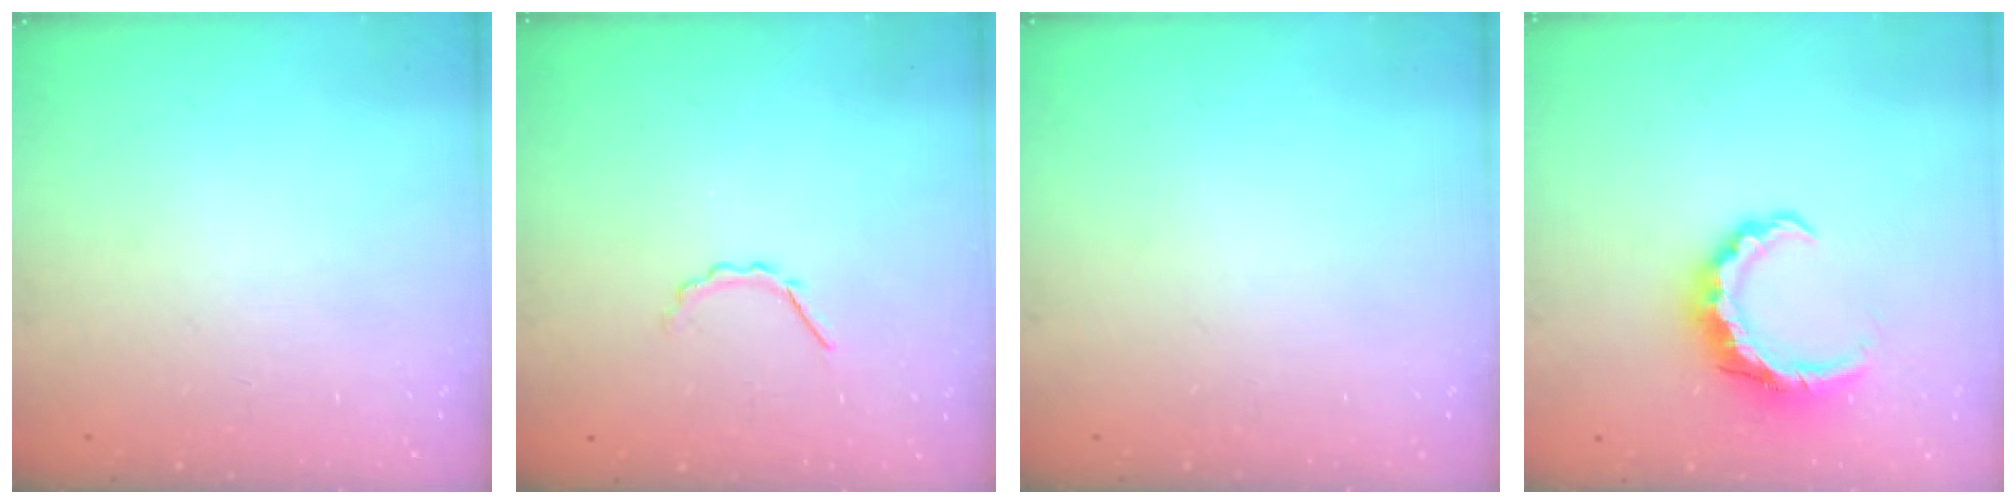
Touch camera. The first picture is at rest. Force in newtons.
{"total": 2.9, "press": 2.7, "slide": 1.0}
{"total": 0.0}
{"total": 8.7, "press": 8.6, "slide": 1.6}